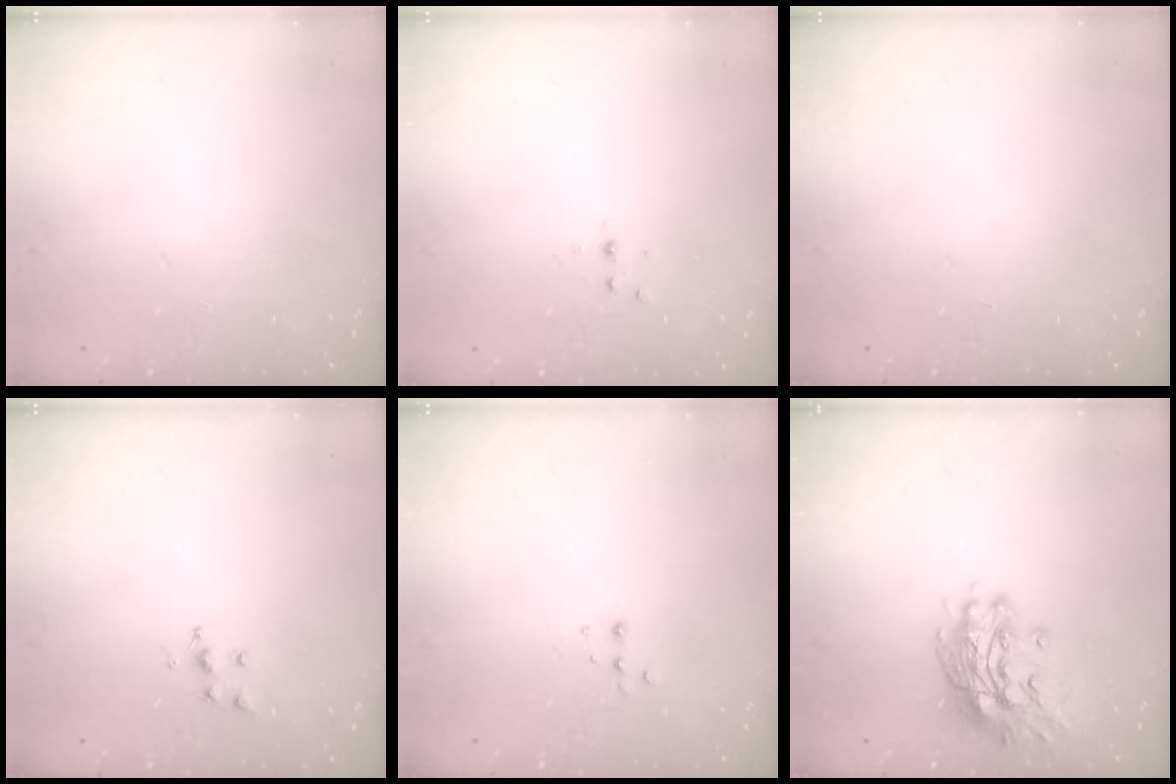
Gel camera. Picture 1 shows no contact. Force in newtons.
{"total": 3.0, "press": 2.6, "slide": 1.5}
{"total": 0.0}
{"total": 6.1, "press": 6.1, "slide": 0.5}
{"total": 4.2, "press": 4.1, "slide": 0.9}
{"total": 13.6, "press": 13.5, "slide": 1.1}